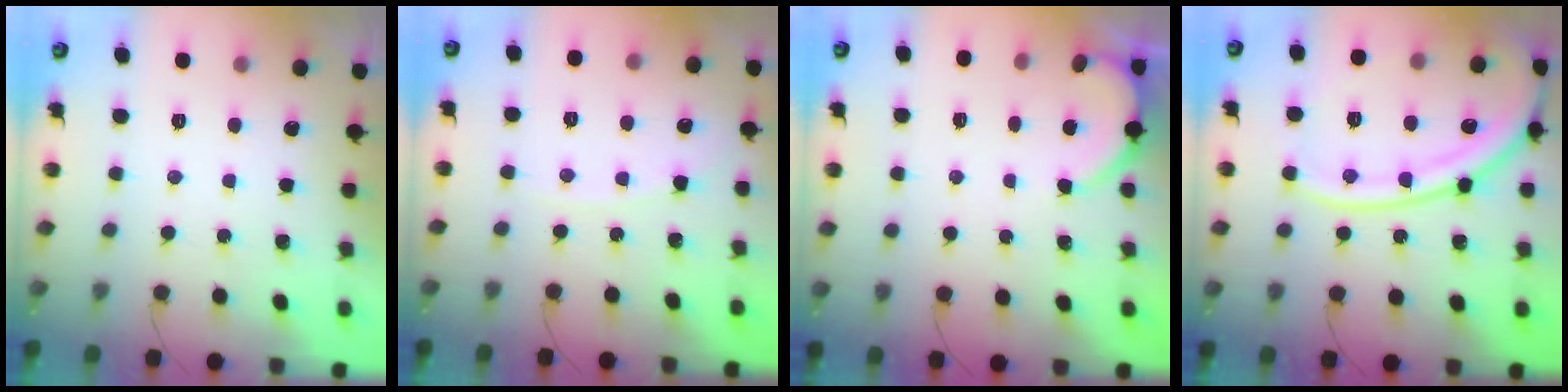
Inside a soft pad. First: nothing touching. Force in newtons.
{"total": 5.6, "press": 5.6, "slide": 0.8}
{"total": 2.9, "press": 2.8, "slide": 0.4}
{"total": 18.7, "press": 18.5, "slide": 2.6}